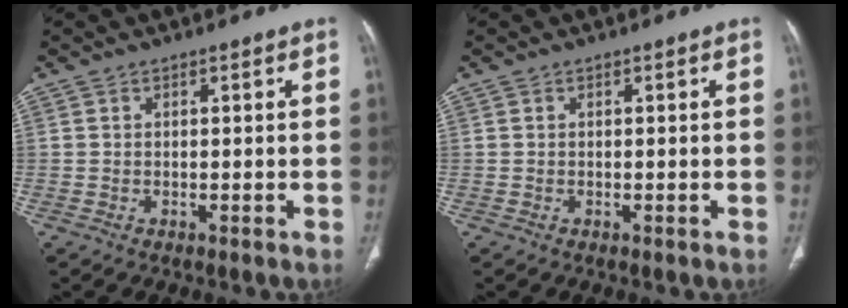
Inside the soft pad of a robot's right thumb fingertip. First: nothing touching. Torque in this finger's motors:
{"motor_torque": [-0.08, 0.07, -0.09, 0.08, 0.02]}